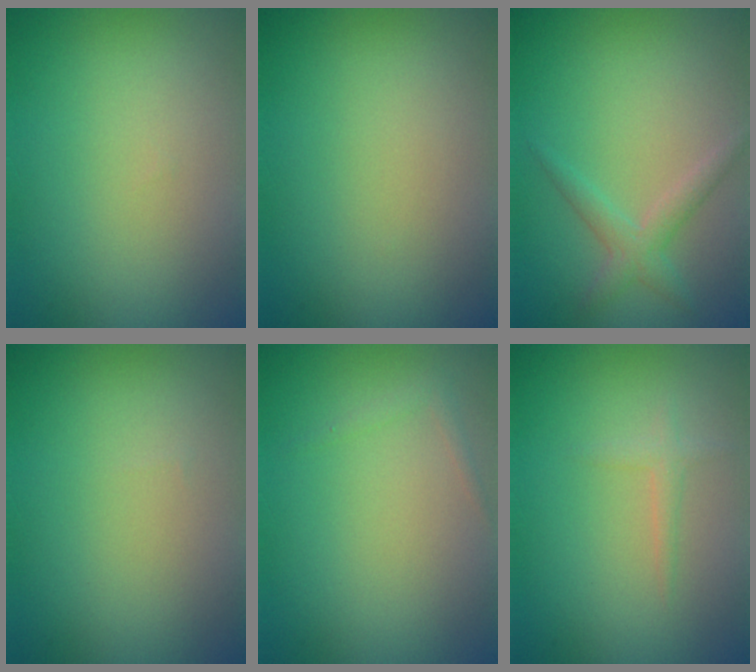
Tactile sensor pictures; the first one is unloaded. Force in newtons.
{"total": 0.0}
{"total": 2.0, "press": 2.0, "slide": 0.1}
{"total": 0.0}
{"total": 0.7, "press": 0.7, "slide": 0.1}
{"total": 1.0, "press": 1.0, "slide": 0.1}